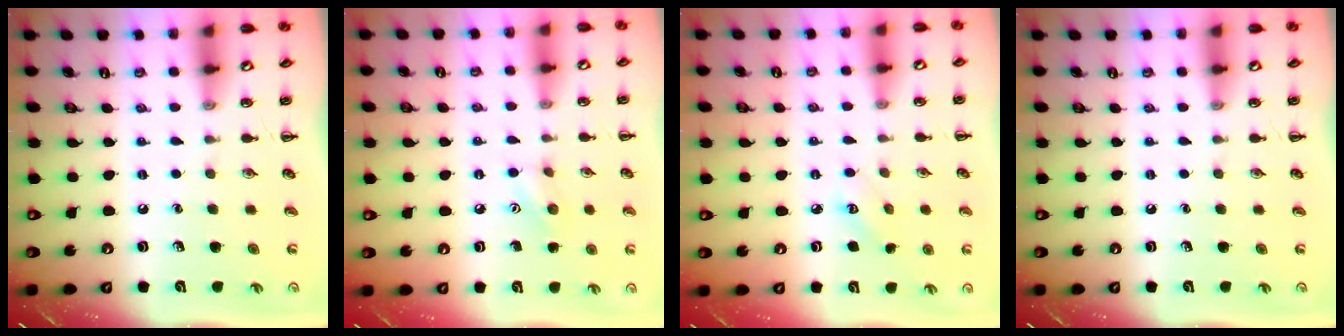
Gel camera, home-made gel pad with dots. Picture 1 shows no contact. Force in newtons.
{"total": 7.3, "press": 7.1, "slide": 1.6}
{"total": 2.9, "press": 2.8, "slide": 0.8}
{"total": 0.0}